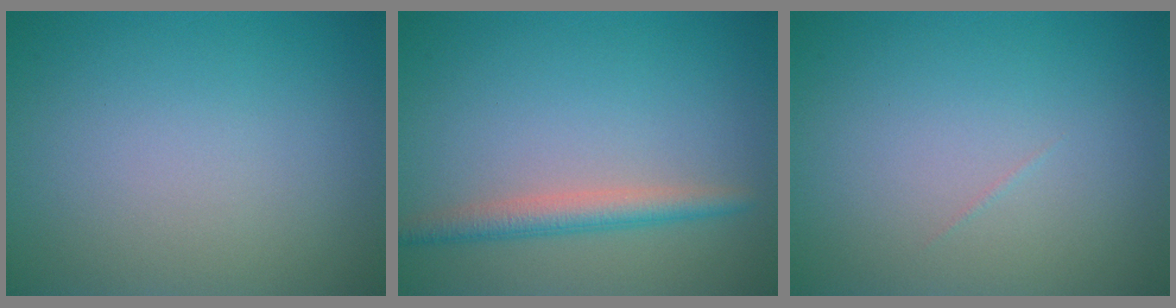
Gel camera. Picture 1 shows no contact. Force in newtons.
{"total": 2.7, "press": 2.7, "slide": 0.2}
{"total": 0.0}